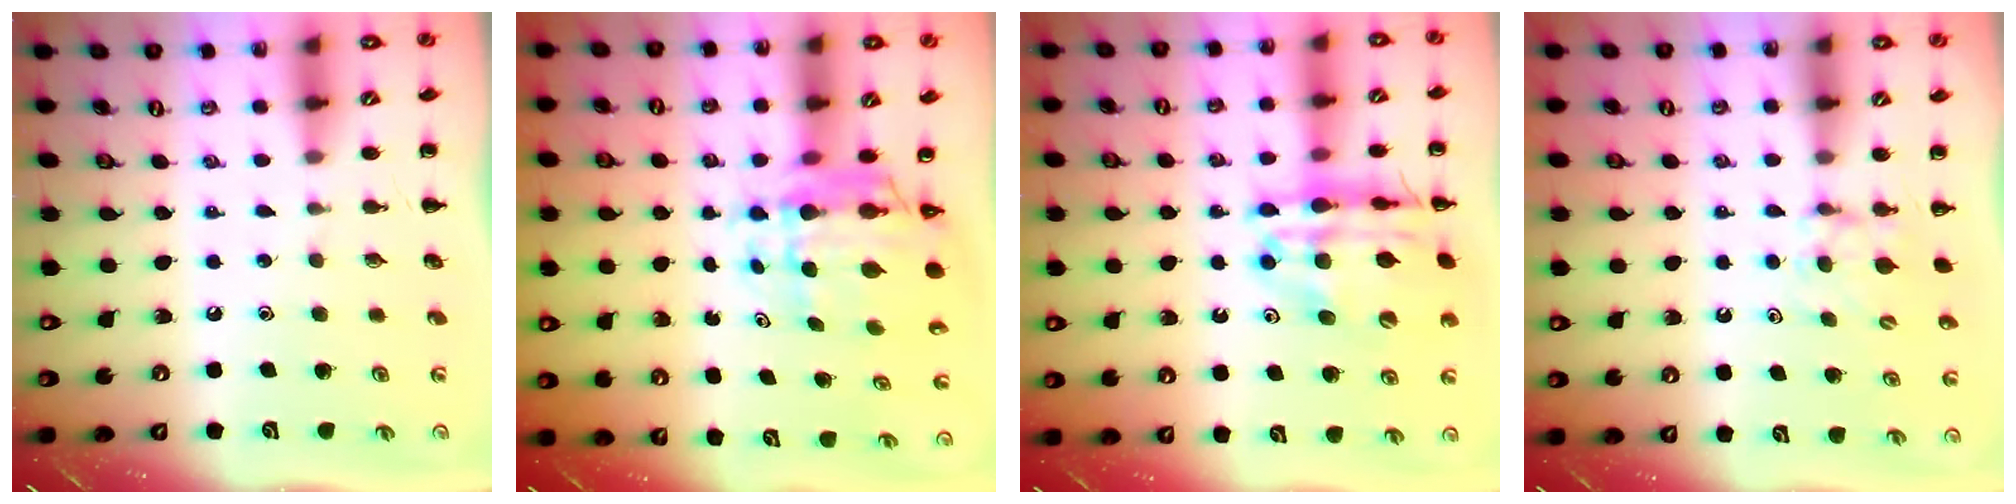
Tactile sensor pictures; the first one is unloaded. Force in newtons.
{"total": 7.8, "press": 7.3, "slide": 2.7}
{"total": 18.3, "press": 18.0, "slide": 3.7}
{"total": 5.3, "press": 5.1, "slide": 1.4}